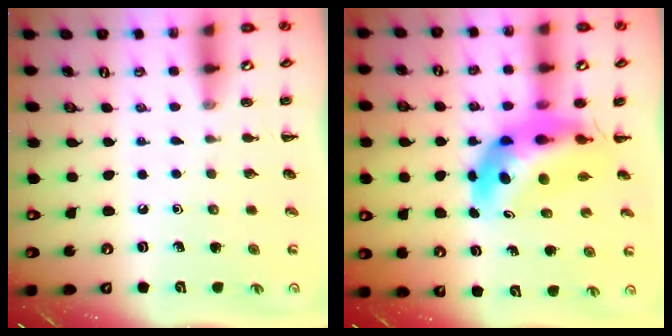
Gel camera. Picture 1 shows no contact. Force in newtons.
{"total": 10.7, "press": 10.2, "slide": 3.4}